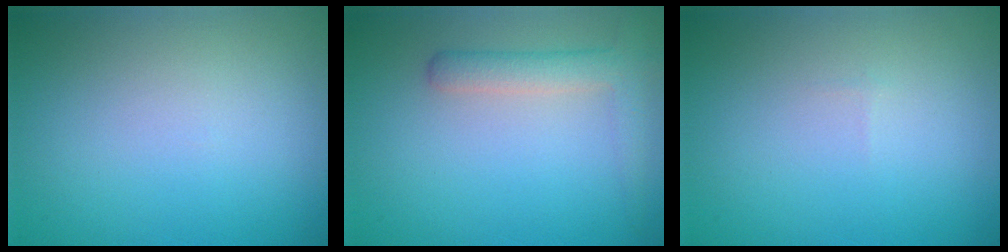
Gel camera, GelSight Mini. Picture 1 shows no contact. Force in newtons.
{"total": 2.8, "press": 2.8, "slide": 0.2}
{"total": 0.0}